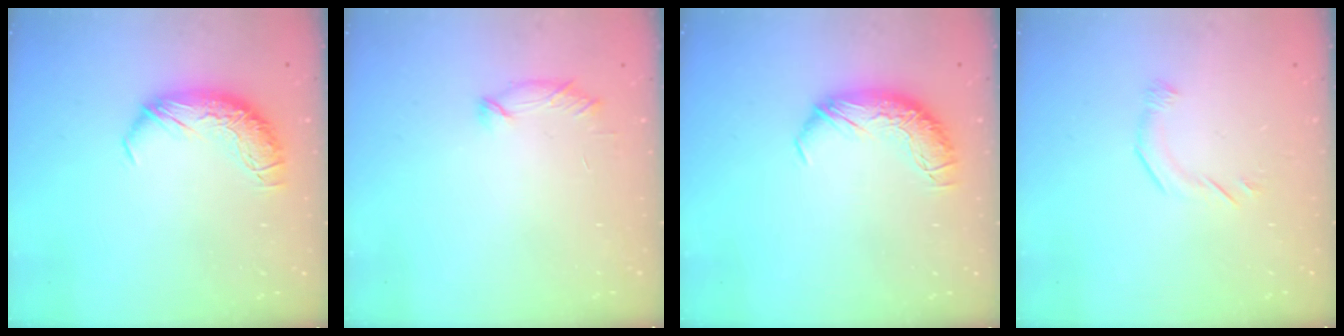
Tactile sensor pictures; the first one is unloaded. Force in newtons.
{"total": 4.7, "press": 4.6, "slide": 1.2}
{"total": 0.0}
{"total": 5.7, "press": 5.6, "slide": 1.0}